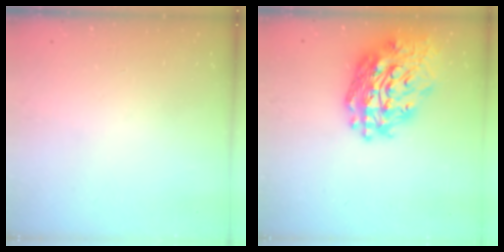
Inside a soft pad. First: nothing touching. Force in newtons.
{"total": 24.3, "press": 24.2, "slide": 2.6}